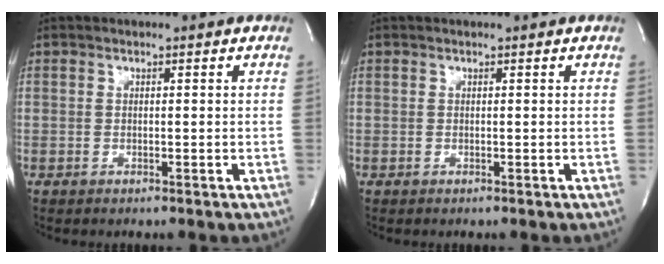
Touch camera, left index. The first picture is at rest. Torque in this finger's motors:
{"motor_torque": [-0.20, 0.05, -0.24, -0.07]}